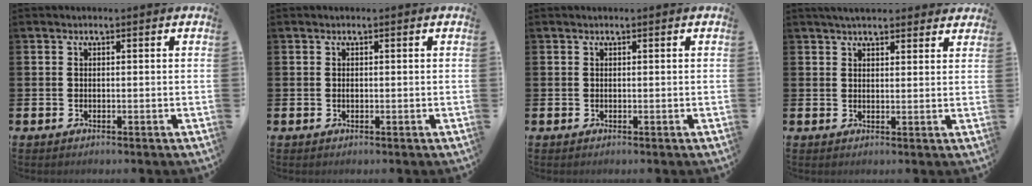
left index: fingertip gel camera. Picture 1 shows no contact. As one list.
[{"total": 0.0}, {"total": 0.0}, {"total": 3.6, "force": [3.3, 0.9, 1.1], "torque": [-0.027, -0.006, 0.061]}]